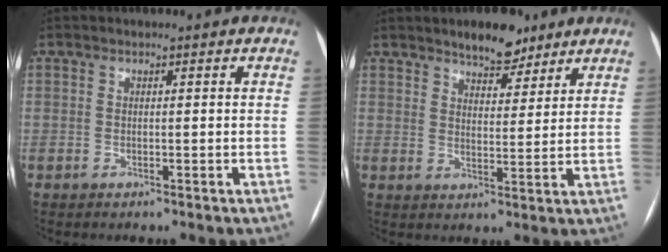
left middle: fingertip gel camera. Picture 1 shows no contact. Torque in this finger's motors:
{"motor_torque": [0.41, -0.41, 0.08, 0.04]}